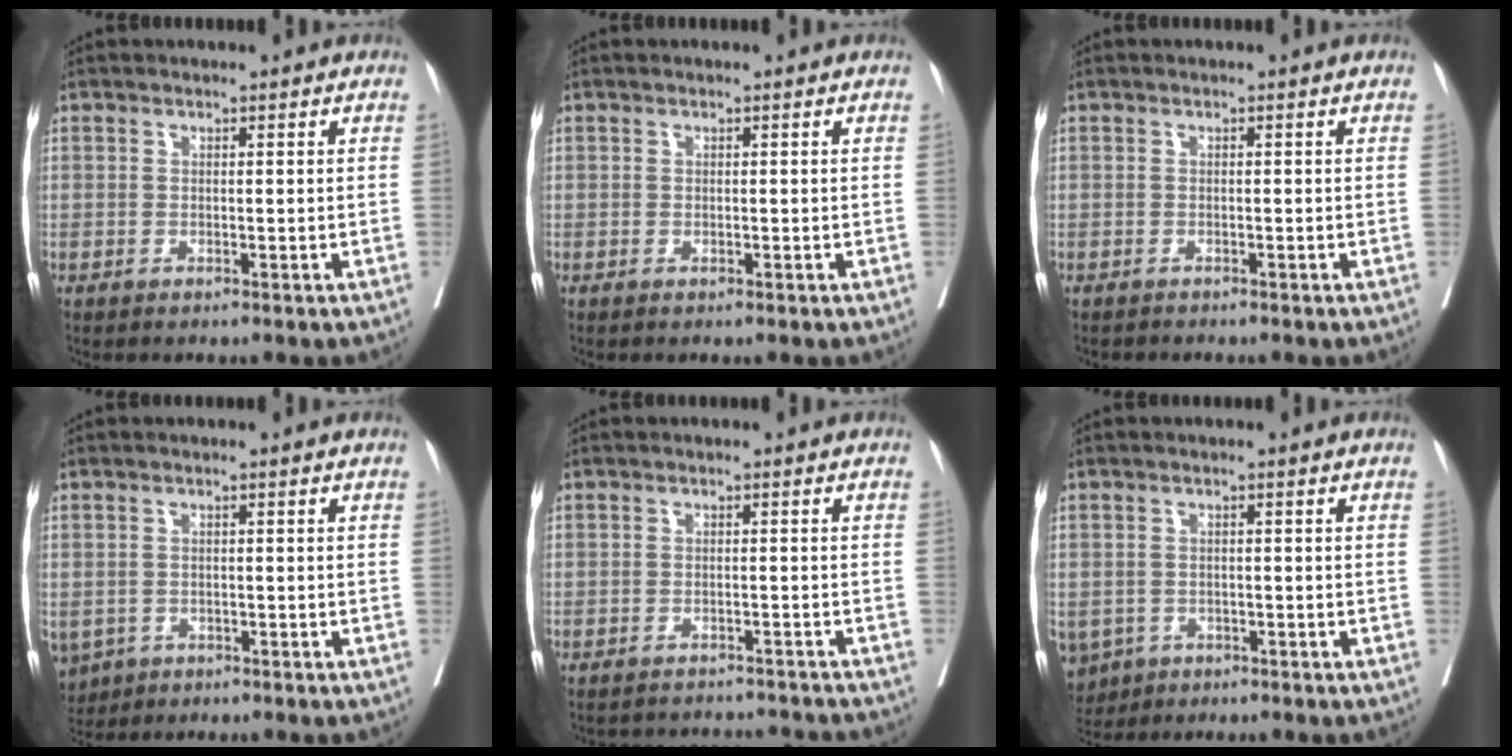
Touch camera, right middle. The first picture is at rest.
{"total": 0.0}
{"total": 1.1, "force": [-1.1, 0.0, 0.2], "torque": [-0.004, 0.000, -0.018]}
{"total": 7.6, "force": [-3.7, 6.0, 2.9], "torque": [-0.080, -0.003, -0.054]}
{"total": 9.4, "force": [-9.2, 1.3, 1.2], "torque": [-0.019, 0.012, -0.108]}
{"total": 8.3, "force": [-4.2, 6.6, 2.7], "torque": [-0.078, -0.002, -0.060]}